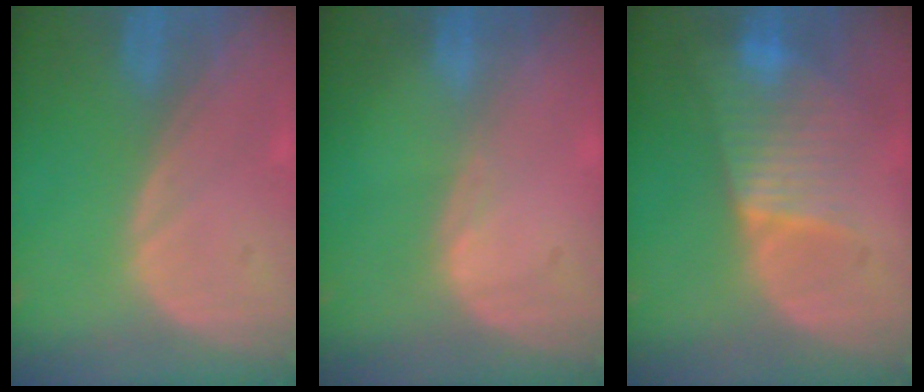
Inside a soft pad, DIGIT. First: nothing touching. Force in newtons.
{"total": 0.6, "press": 0.5, "slide": 0.4}
{"total": 6.7, "press": 6.6, "slide": 1.3}